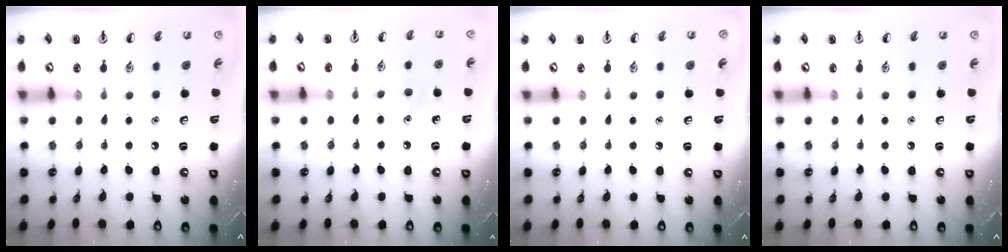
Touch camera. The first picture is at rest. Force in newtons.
{"total": 6.1, "press": 5.9, "slide": 1.9}
{"total": 0.0}
{"total": 0.0}